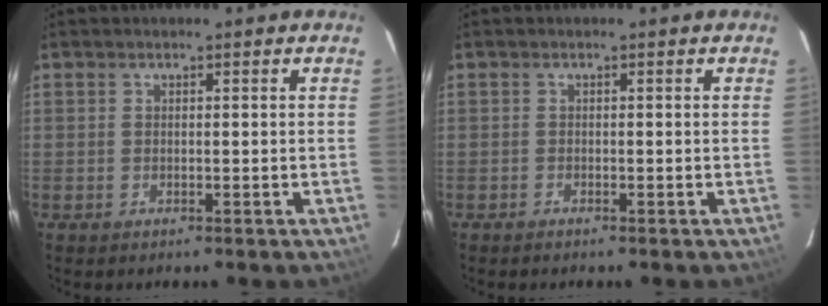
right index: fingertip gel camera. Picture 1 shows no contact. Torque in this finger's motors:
{"motor_torque": [0.07, -0.06, -0.01, 0.00]}